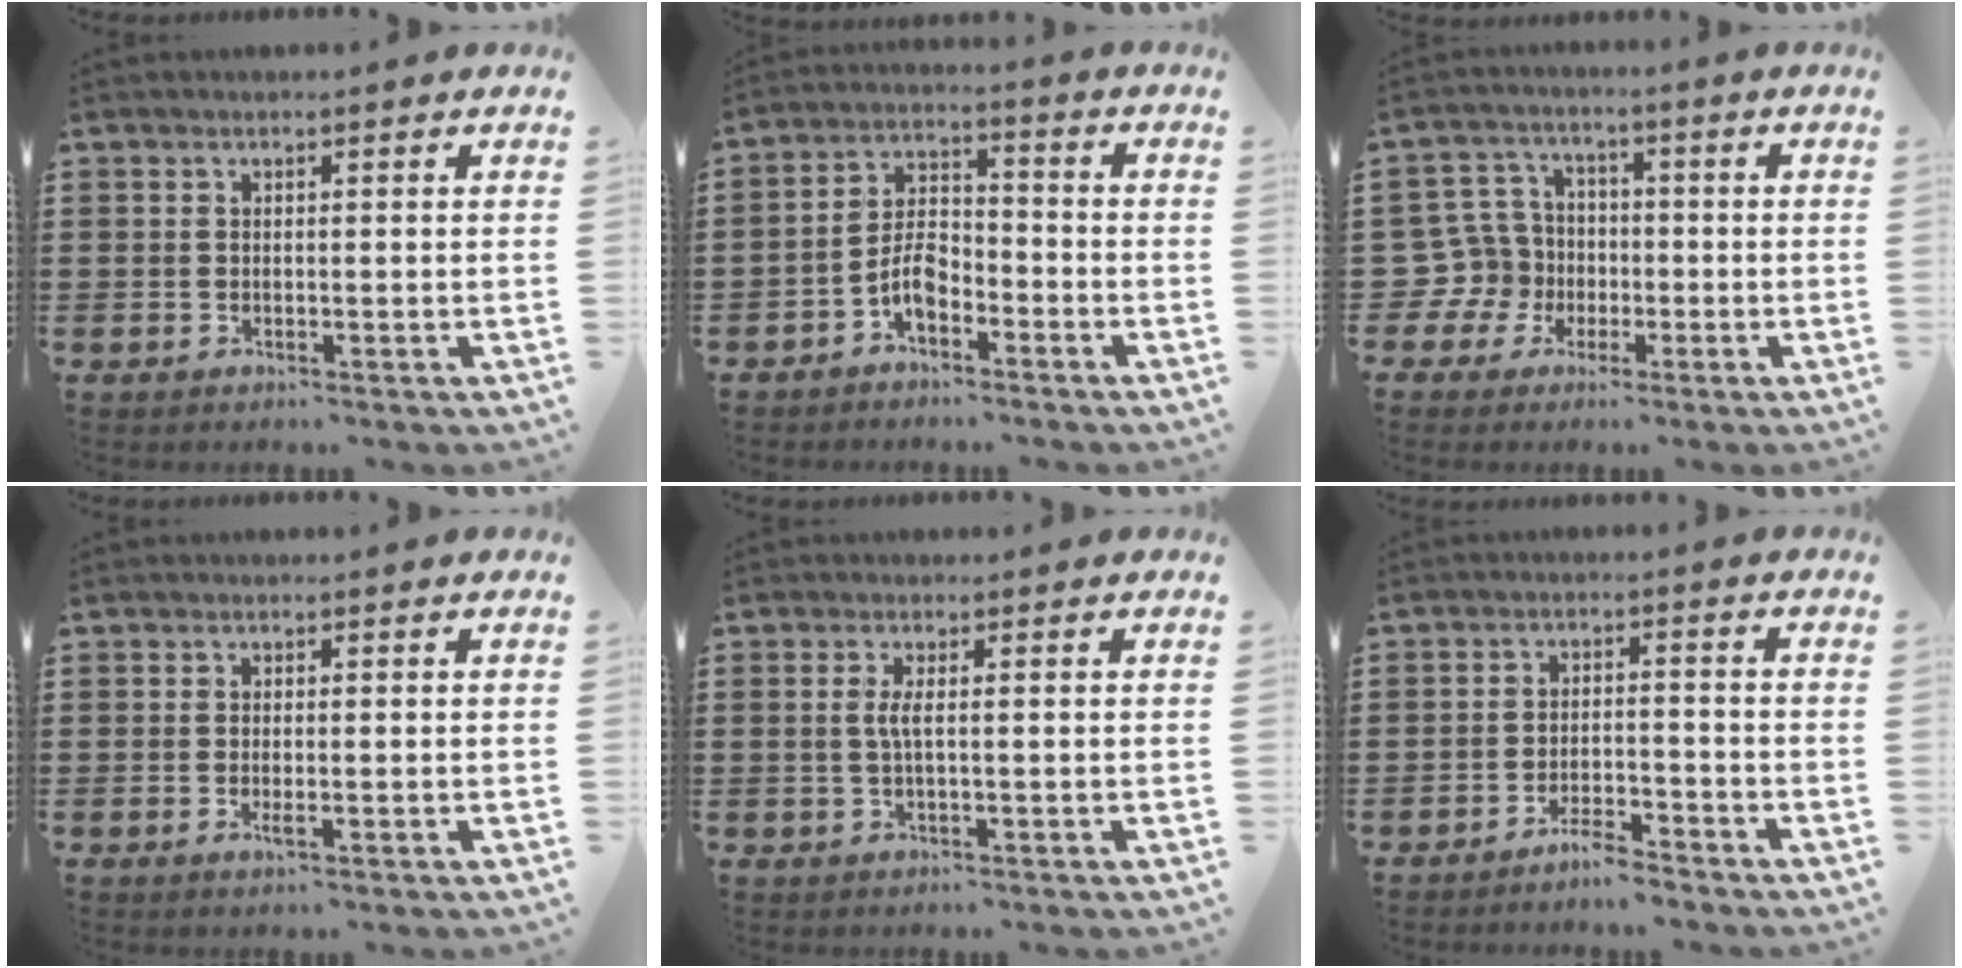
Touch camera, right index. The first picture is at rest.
{"total": 5.5, "force": [-3.0, 2.7, 3.7], "torque": [-0.086, 0.007, -0.062]}
{"total": 8.3, "force": [-1.2, 7.9, 2.3], "torque": [-0.113, 0.002, -0.023]}
{"total": 1.2, "force": [-0.4, 0.2, 1.1], "torque": [-0.028, -0.006, -0.008]}
{"total": 2.1, "force": [0.0, 0.0, 2.1], "torque": [-0.048, -0.007, -0.004]}
{"total": 3.6, "force": [-3.4, 0.3, 1.0], "torque": [-0.019, 0.007, -0.067]}